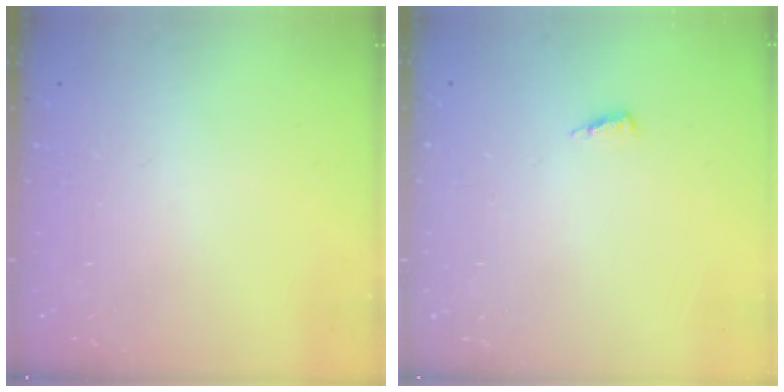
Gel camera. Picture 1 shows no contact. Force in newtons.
{"total": 4.2, "press": 4.2, "slide": 0.6}